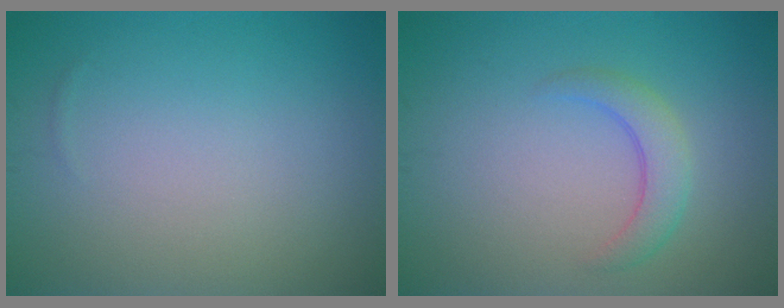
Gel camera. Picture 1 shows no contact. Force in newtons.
{"total": 2.4, "press": 2.4, "slide": 0.1}